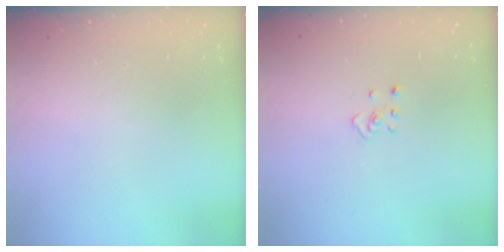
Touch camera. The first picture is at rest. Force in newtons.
{"total": 2.4, "press": 2.3, "slide": 0.4}